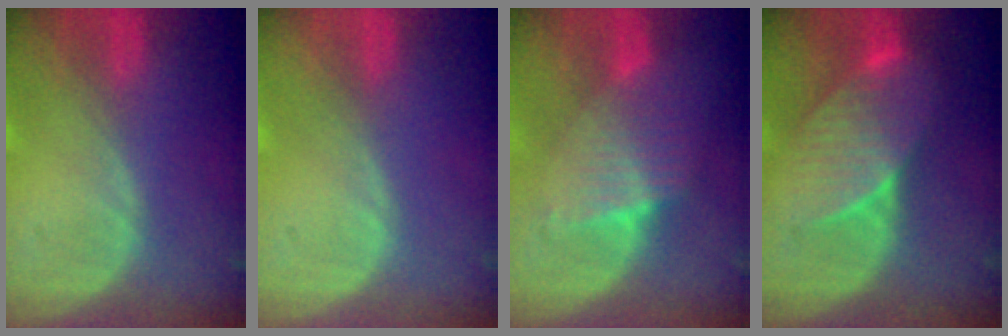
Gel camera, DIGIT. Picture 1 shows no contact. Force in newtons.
{"total": 0.0}
{"total": 6.8, "press": 6.0, "slide": 3.3}
{"total": 7.9, "press": 7.7, "slide": 1.8}